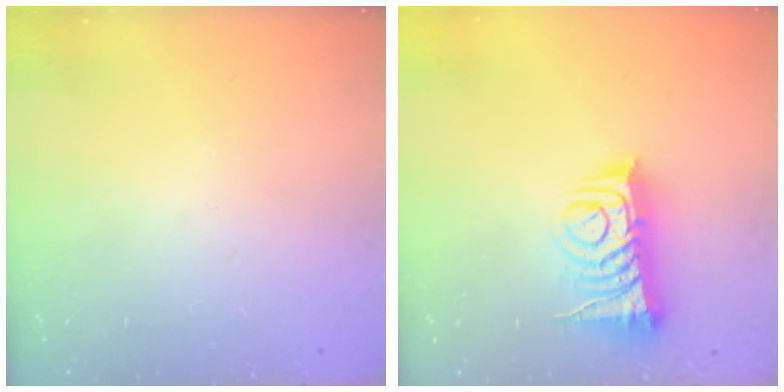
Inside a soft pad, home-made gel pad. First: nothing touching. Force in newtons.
{"total": 11.9, "press": 11.8, "slide": 1.1}